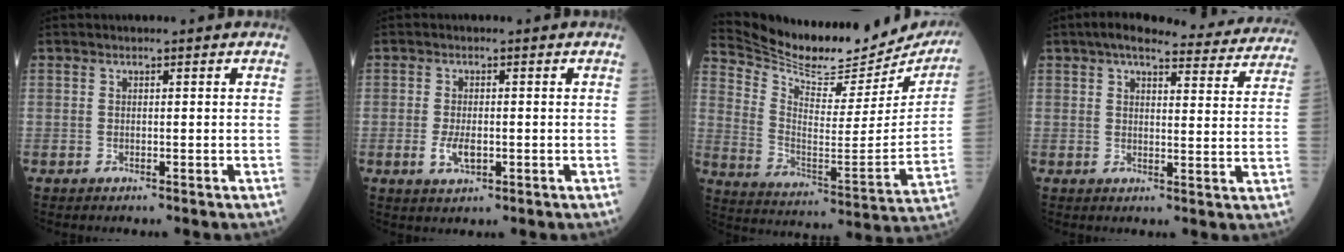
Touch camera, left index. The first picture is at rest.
{"total": 3.2, "force": [-0.9, 1.4, 2.7], "torque": [-0.061, -0.006, -0.014]}
{"total": 24.8, "force": [23.1, 5.2, 7.4], "torque": [-0.134, -0.073, 0.324]}
{"total": 4.7, "force": [3.7, 1.5, 2.5], "torque": [-0.038, 0.033, 0.056]}